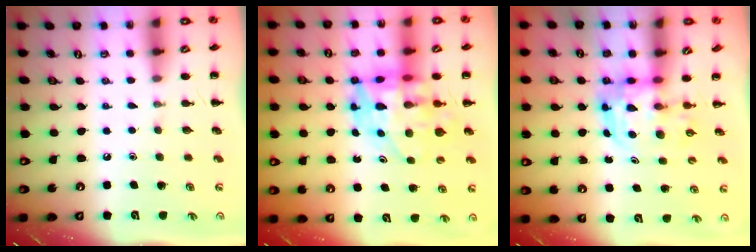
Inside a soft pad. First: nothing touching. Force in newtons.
{"total": 13.6, "press": 13.0, "slide": 4.0}
{"total": 4.8, "press": 4.6, "slide": 1.3}